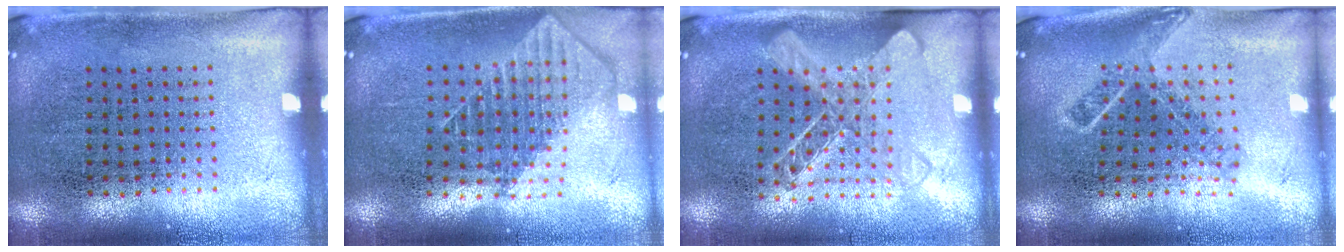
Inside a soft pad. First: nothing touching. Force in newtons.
{"total": 1.9, "press": 1.5, "slide": 1.2}
{"total": 1.6, "press": 1.5, "slide": 0.6}
{"total": 1.5, "press": 1.2, "slide": 1.0}